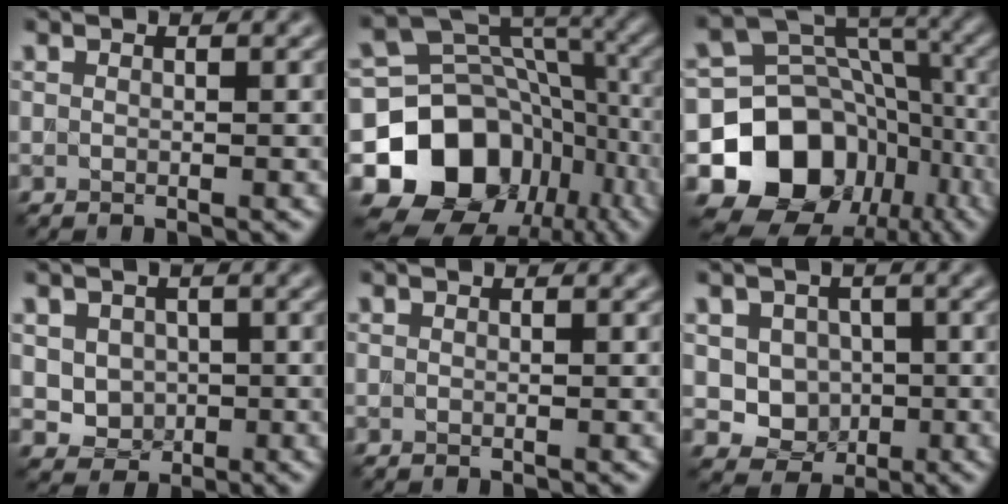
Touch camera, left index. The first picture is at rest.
{"total": 14.4, "force": [-5.6, 11.1, 7.1], "torque": [-0.138, -0.003, -0.103]}
{"total": 13.1, "force": [-5.3, 10.5, 5.9], "torque": [-0.116, 0.011, -0.099]}
{"total": 2.9, "force": [0.2, 2.6, 1.3], "torque": [-0.023, -0.006, 0.004]}
{"total": 0.0}
{"total": 4.1, "force": [0.0, 3.7, 1.8], "torque": [-0.019, -0.005, -0.010]}